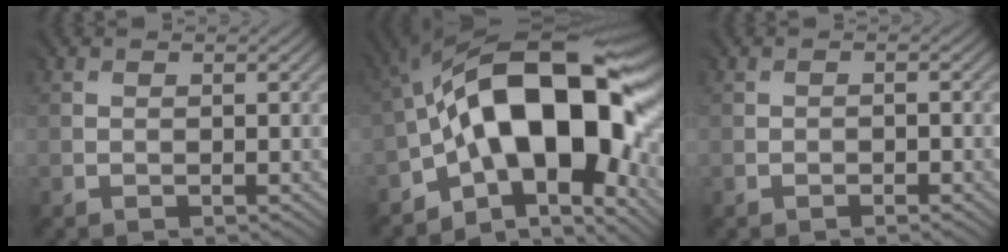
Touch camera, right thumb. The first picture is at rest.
{"total": 17.8, "force": [-3.2, 8.7, 15.2], "torque": [-0.223, 0.030, -0.066]}
{"total": 0.6, "force": [-0.6, 0.0, 0.2], "torque": [0.002, -0.001, -0.010]}